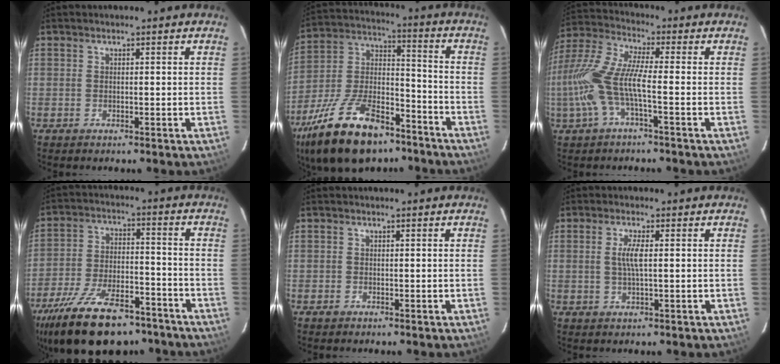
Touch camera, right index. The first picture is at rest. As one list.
[{"total": 24.1, "force": [-15.5, 11.1, 14.8], "torque": [-0.294, 0.002, -0.255]}, {"total": 13.3, "force": [-3.3, 2.7, 12.5], "torque": [-0.259, -0.005, -0.066]}, {"total": 22.9, "force": [-16.8, 9.7, 12.1], "torque": [-0.247, -0.022, -0.258]}, {"total": 1.0, "force": [-0.4, 1.0, -0.1], "torque": [0.001, 0.003, -0.003]}, {"total": 3.5, "force": [0.4, 0.4, 3.4], "torque": [-0.067, -0.001, 0.008]}]